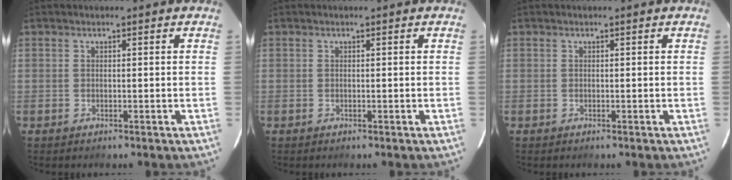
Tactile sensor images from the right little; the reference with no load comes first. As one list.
[{"total": 0.0}, {"total": 0.0}]